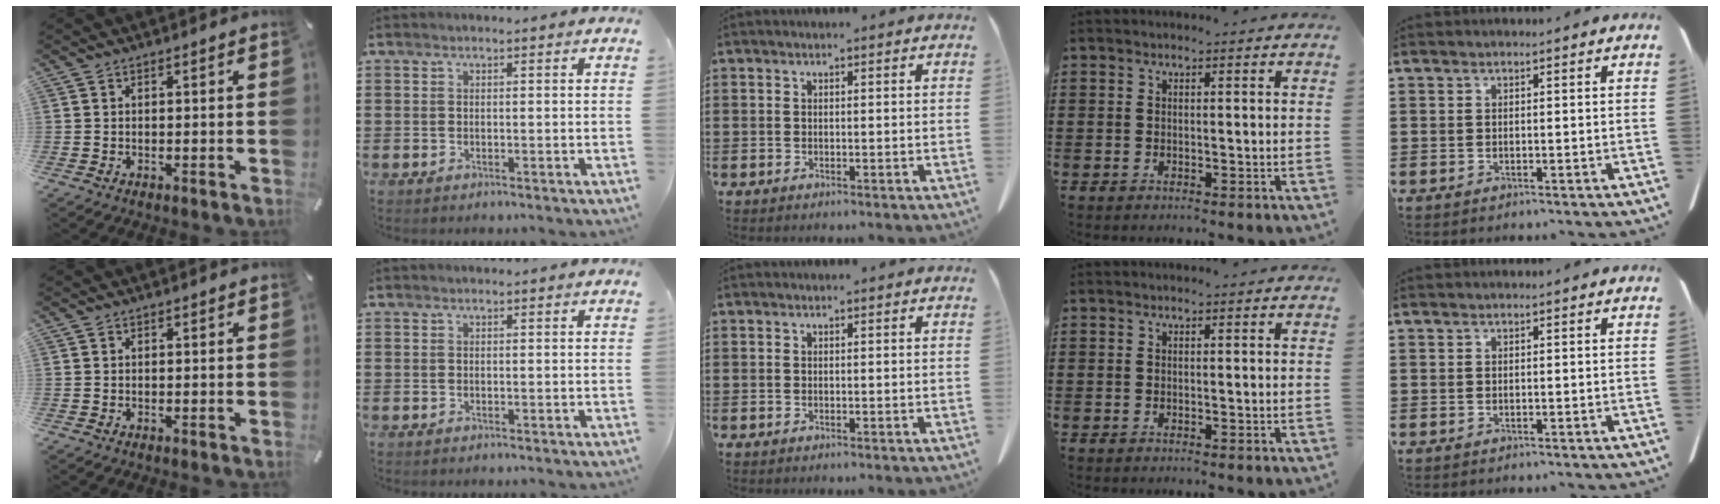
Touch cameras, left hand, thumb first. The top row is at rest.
{}